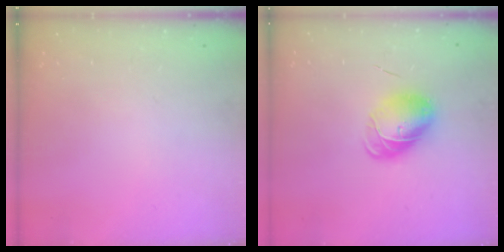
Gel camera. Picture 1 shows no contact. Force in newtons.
{"total": 9.1, "press": 8.9, "slide": 2.0}